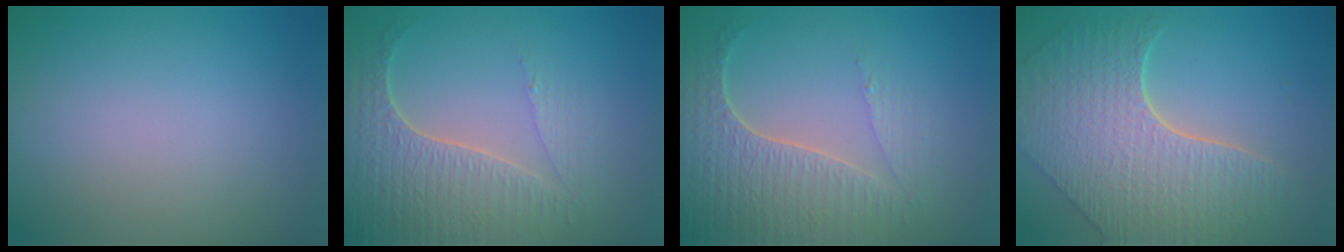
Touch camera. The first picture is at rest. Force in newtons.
{"total": 5.1, "press": 4.4, "slide": 2.6}
{"total": 5.1, "press": 4.4, "slide": 2.6}
{"total": 8.2, "press": 5.9, "slide": 5.6}